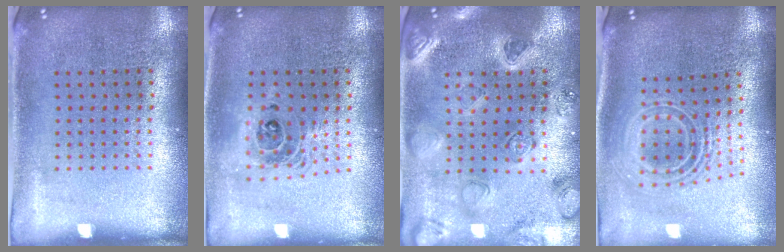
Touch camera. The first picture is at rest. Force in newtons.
{"total": 1.4, "press": 1.2, "slide": 0.7}
{"total": 2.3, "press": 2.3, "slide": 0.3}
{"total": 2.3, "press": 1.7, "slide": 1.6}